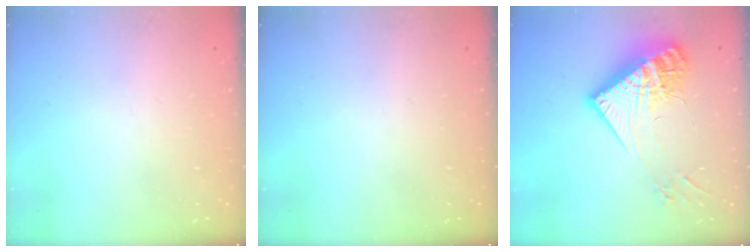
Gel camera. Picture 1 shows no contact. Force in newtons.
{"total": 0.0}
{"total": 17.7, "press": 17.7, "slide": 1.5}